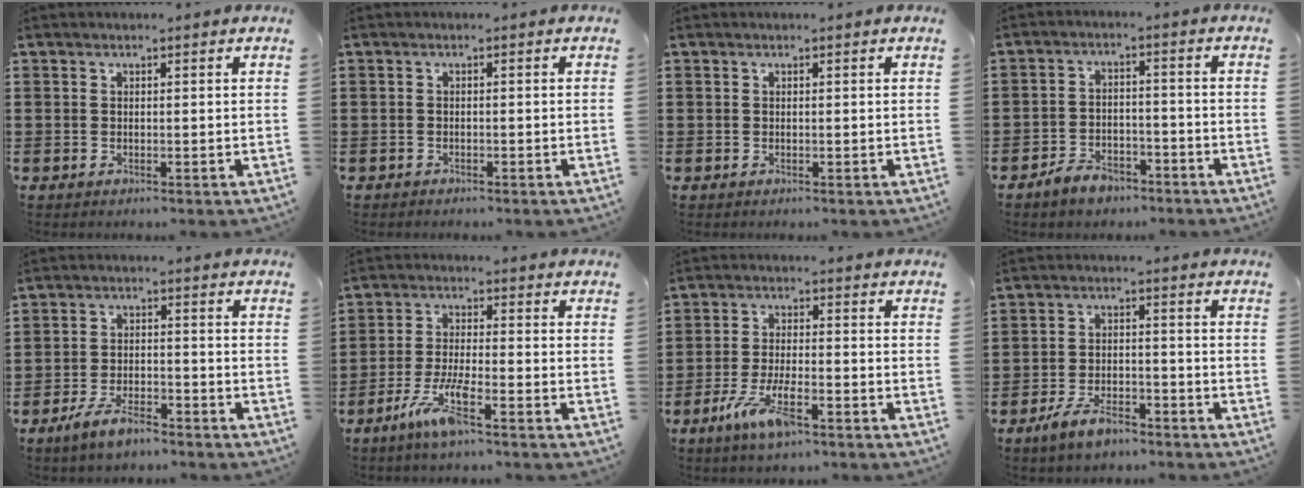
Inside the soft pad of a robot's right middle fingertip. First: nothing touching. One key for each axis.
{"total": 0.8, "fx": -0.7, "fy": 0.3, "fz": 0.0, "tx": -0.001, "ty": 0.003, "tz": -0.017}
{"total": 0.0}
{"total": 4.0, "fx": -3.6, "fy": 1.5, "fz": 1.1, "tx": -0.019, "ty": 0.014, "tz": -0.070}
{"total": 5.0, "fx": -4.1, "fy": 1.4, "fz": 2.6, "tx": -0.055, "ty": 0.005, "tz": -0.081}
{"total": 6.5, "fx": -3.9, "fy": 0.9, "fz": 5.1, "tx": -0.114, "ty": -0.010, "tz": -0.075}
{"total": 7.5, "fx": -4.0, "fy": 2.1, "fz": 6.0, "tx": -0.133, "ty": -0.009, "tz": -0.075}
{"total": 5.6, "fx": -4.4, "fy": 1.8, "fz": 2.8, "tx": -0.063, "ty": 0.005, "tz": -0.087}